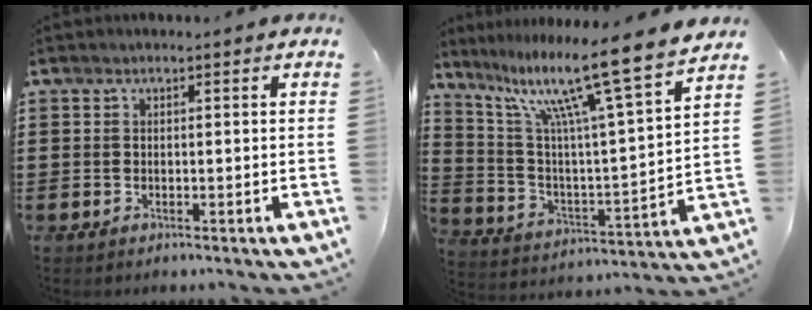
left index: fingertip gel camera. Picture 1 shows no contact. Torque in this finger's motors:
{"motor_torque": [1.19, -0.95, 1.05, 0.21]}